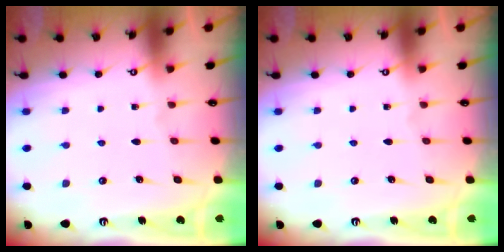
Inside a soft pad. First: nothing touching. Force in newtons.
{"total": 0.0}